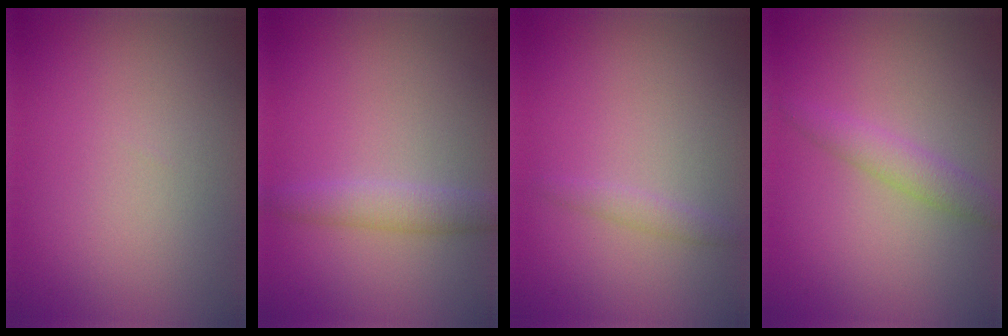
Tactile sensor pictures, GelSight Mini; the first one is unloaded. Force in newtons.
{"total": 2.1, "press": 2.1, "slide": 0.1}
{"total": 1.0, "press": 1.0, "slide": 0.1}
{"total": 2.1, "press": 2.1, "slide": 0.1}